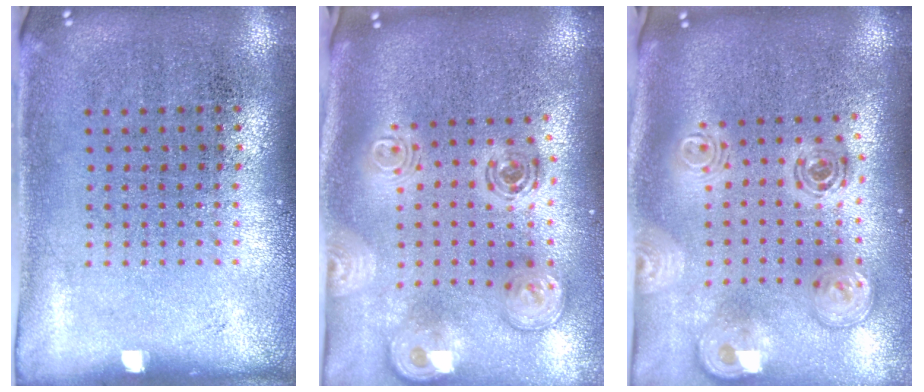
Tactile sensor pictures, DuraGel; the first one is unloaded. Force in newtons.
{"total": 2.5, "press": 1.9, "slide": 1.6}
{"total": 2.1, "press": 1.7, "slide": 1.3}